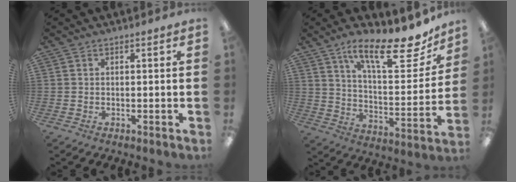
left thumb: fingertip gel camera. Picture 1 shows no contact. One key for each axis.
{"total": 20.0, "fx": 14.0, "fy": 6.0, "fz": 13.0, "tx": -0.190, "ty": -0.096, "tz": 0.226}